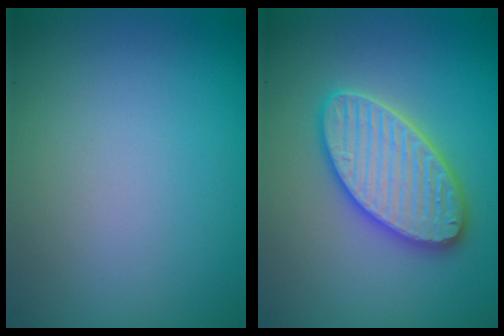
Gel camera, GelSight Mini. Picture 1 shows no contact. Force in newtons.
{"total": 5.8, "press": 5.8, "slide": 0.6}